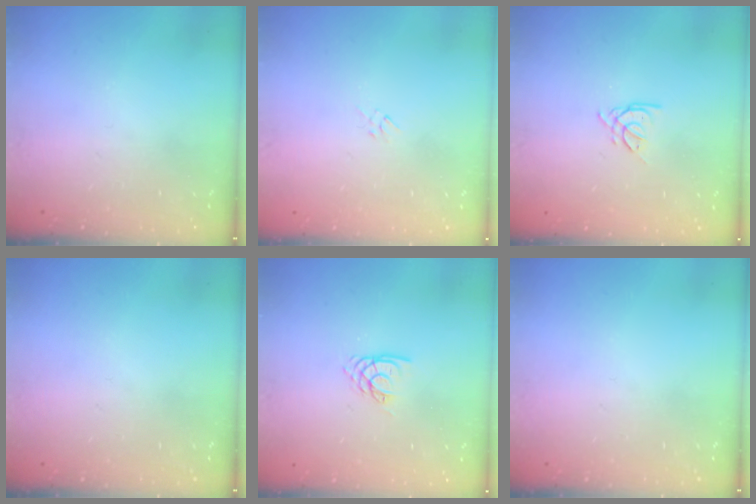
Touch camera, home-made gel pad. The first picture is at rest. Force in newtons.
{"total": 2.3, "press": 2.2, "slide": 0.6}
{"total": 1.9, "press": 1.9, "slide": 0.4}
{"total": 0.0}
{"total": 2.7, "press": 2.7, "slide": 0.1}
{"total": 0.0}